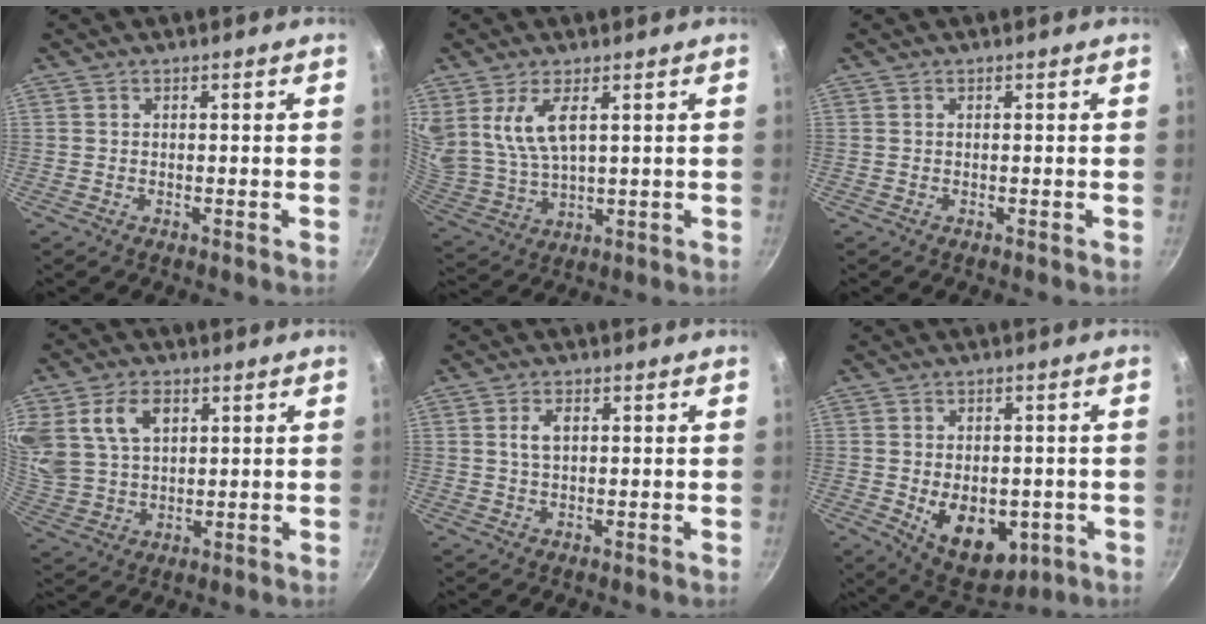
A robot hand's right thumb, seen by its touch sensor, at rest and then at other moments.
{"total": 9.8, "force": [3.9, 4.6, 7.8], "torque": [-0.146, -0.030, 0.092]}
{"total": 0.0}
{"total": 12.2, "force": [4.8, 8.4, 7.5], "torque": [-0.134, -0.011, 0.100]}
{"total": 3.1, "force": [0.8, 1.7, 2.5], "torque": [-0.040, 0.003, 0.015]}
{"total": 12.5, "force": [-2.7, 8.1, 9.2], "torque": [-0.094, -0.009, -0.018]}